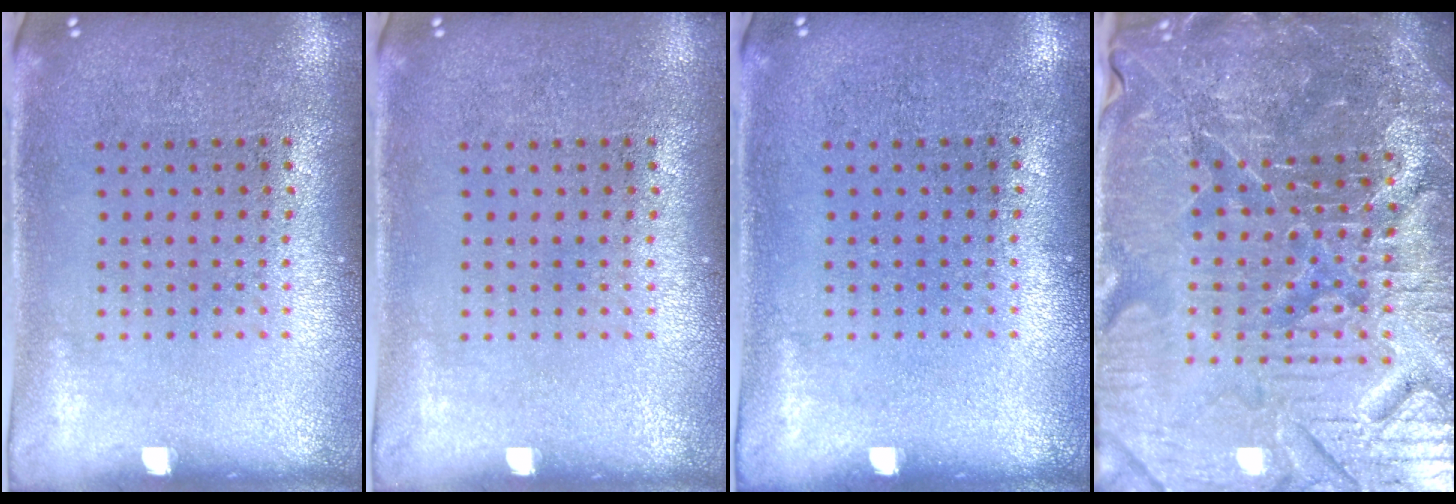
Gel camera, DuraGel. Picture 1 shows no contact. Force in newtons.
{"total": 0.0}
{"total": 0.0}
{"total": 6.6, "press": 5.9, "slide": 2.8}